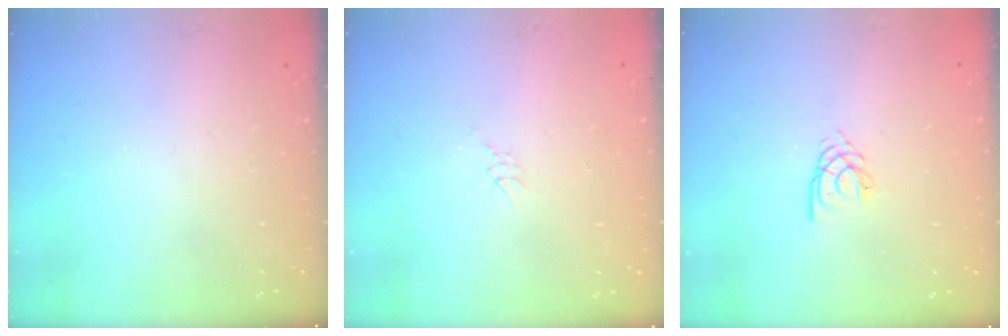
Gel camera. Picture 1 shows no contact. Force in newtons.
{"total": 2.6, "press": 2.6, "slide": 0.2}
{"total": 2.6, "press": 2.6, "slide": 0.3}